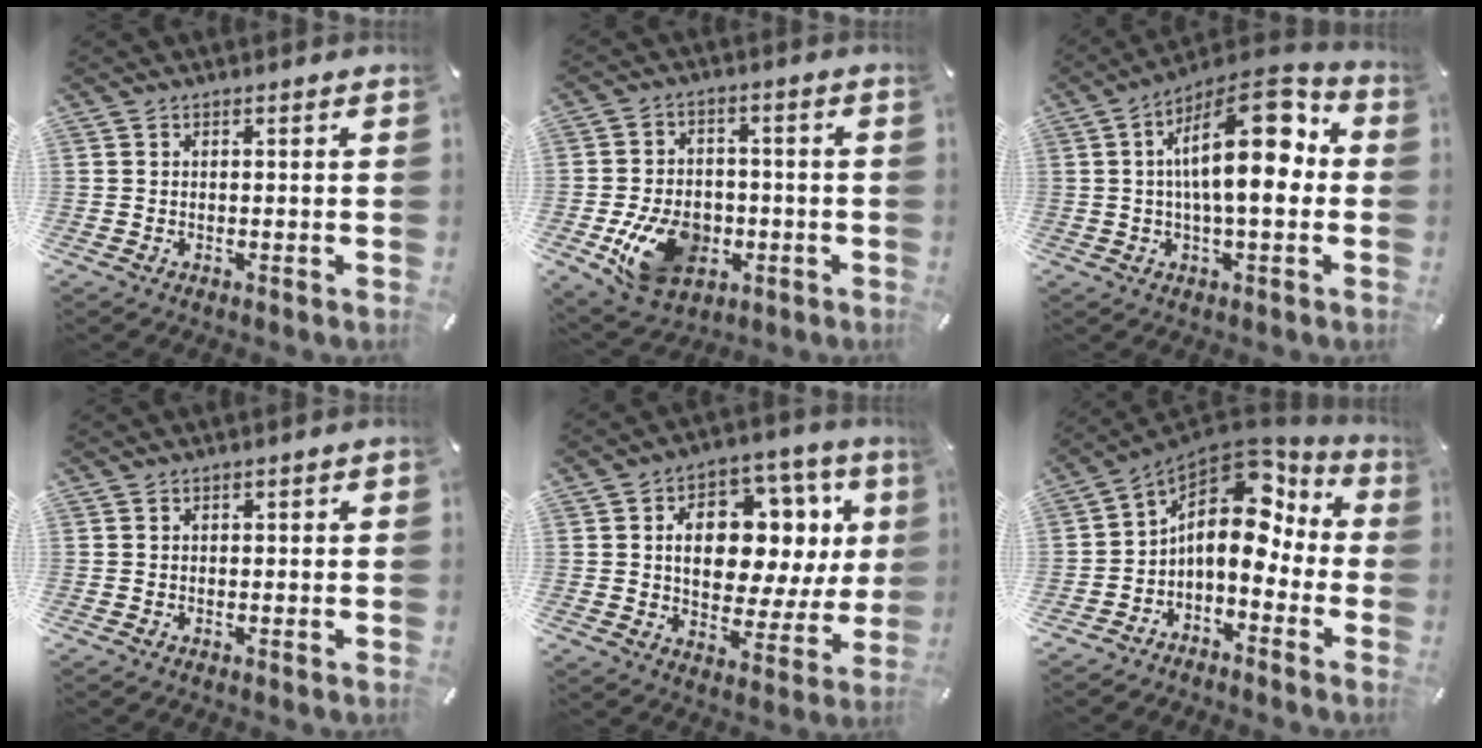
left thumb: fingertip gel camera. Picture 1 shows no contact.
{"total": 13.8, "force": [-4.1, 10.2, 8.4], "torque": [-0.168, 0.016, -0.070]}
{"total": 17.3, "force": [2.3, 6.7, 15.8], "torque": [-0.246, -0.018, 0.031]}
{"total": 0.5, "force": [-0.1, 0.4, 0.3], "torque": [-0.004, 0.001, -0.003]}
{"total": 15.9, "force": [4.1, 10.4, 11.3], "torque": [-0.164, -0.026, 0.074]}
{"total": 12.6, "force": [3.0, 8.3, 9.1], "torque": [-0.152, -0.036, 0.046]}